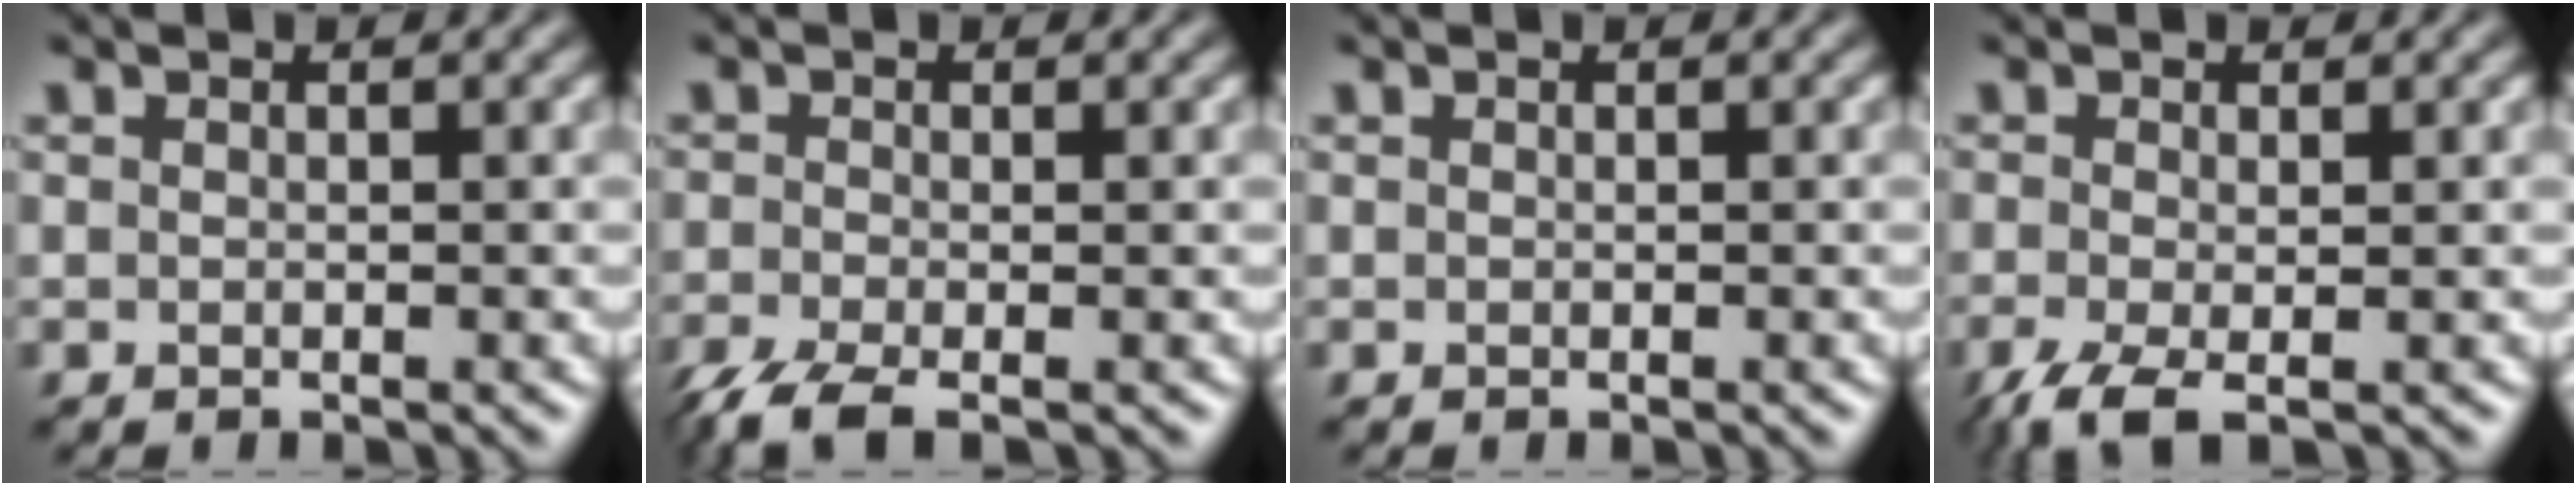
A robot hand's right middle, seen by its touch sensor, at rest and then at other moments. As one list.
[{"total": 4.1, "force": [-2.9, 1.1, 2.7], "torque": [-0.059, -0.013, -0.065]}, {"total": 0.0}, {"total": 3.2, "force": [-1.6, 0.9, 2.6], "torque": [-0.062, -0.008, -0.039]}]